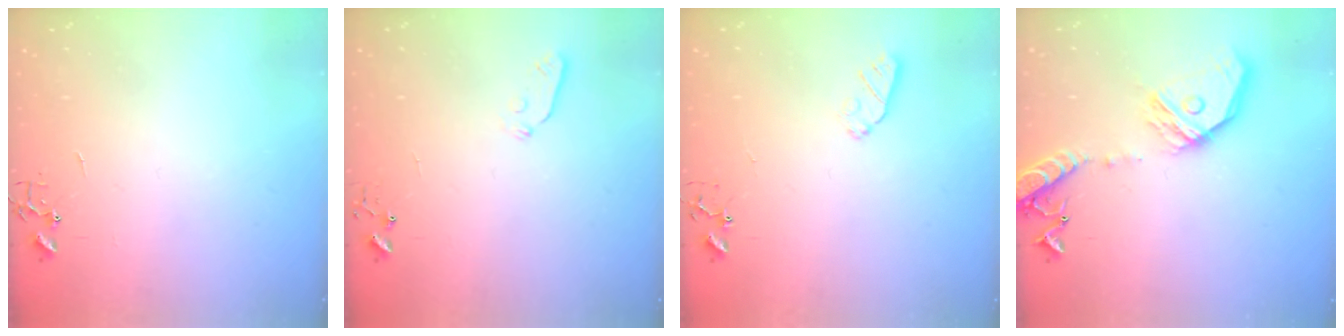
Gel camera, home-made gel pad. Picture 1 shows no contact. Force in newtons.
{"total": 3.9, "press": 3.8, "slide": 0.8}
{"total": 5.5, "press": 5.4, "slide": 1.1}
{"total": 18.2, "press": 17.9, "slide": 3.1}